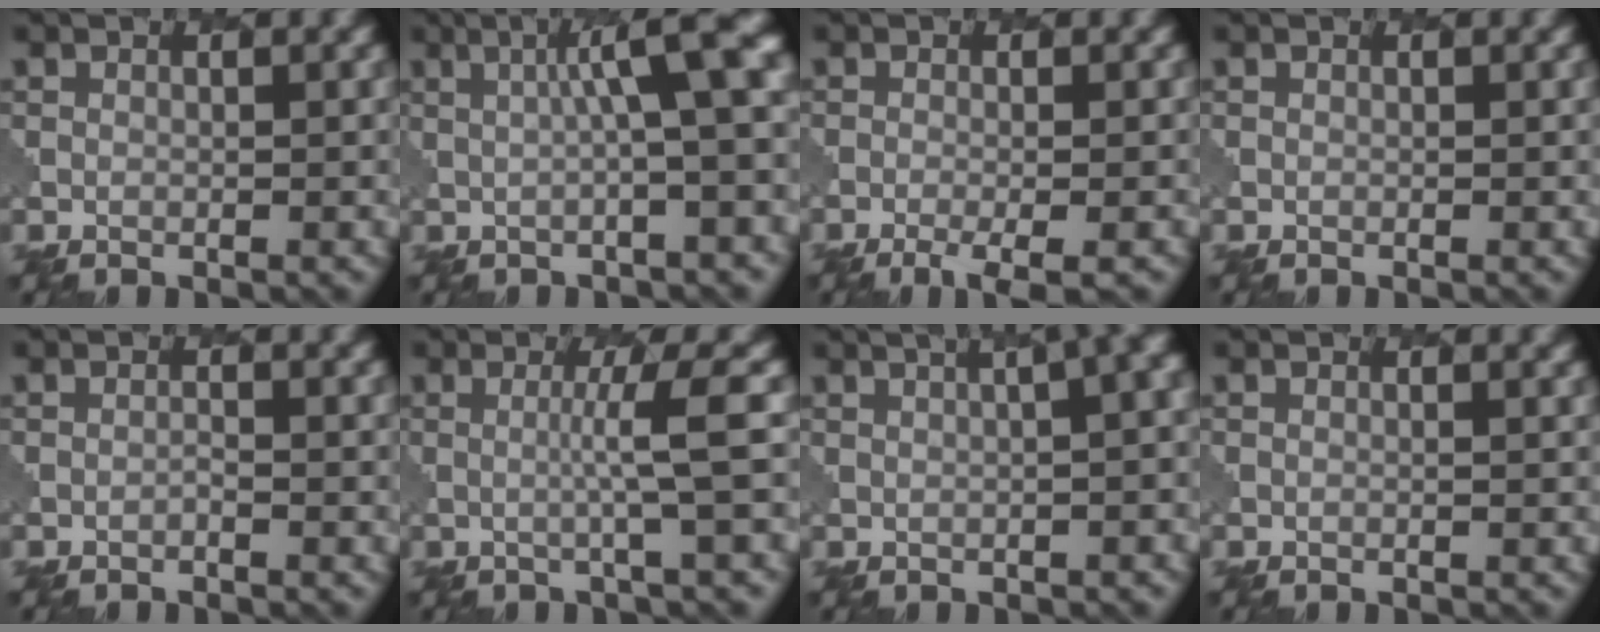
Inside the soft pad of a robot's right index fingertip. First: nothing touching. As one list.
[{"total": 8.2, "force": [1.6, 1.7, 7.9], "torque": [-0.089, 0.023, 0.018]}, {"total": 3.3, "force": [-1.9, 0.7, 2.6], "torque": [-0.037, -0.003, -0.032]}, {"total": 0.0}, {"total": 0.0}, {"total": 3.0, "force": [0.3, 0.1, 3.0], "torque": [-0.049, -0.001, -0.001]}, {"total": 15.5, "force": [5.0, 7.6, 12.6], "torque": [-0.050, 0.078, 0.043]}, {"total": 0.7, "force": [0.3, 0.2, 0.5], "torque": [-0.004, -0.003, -0.001]}]